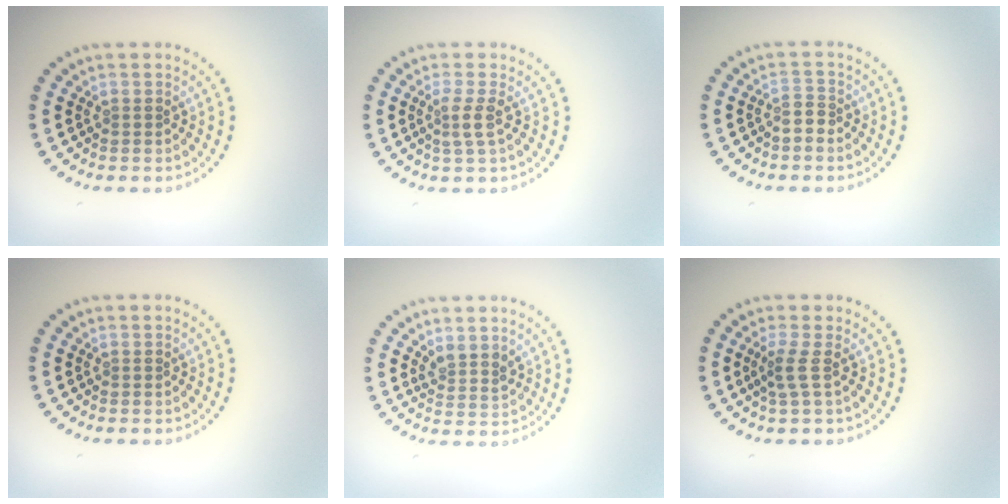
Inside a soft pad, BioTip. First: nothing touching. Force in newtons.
{"total": 1.8, "press": 1.3, "slide": 1.2}
{"total": 1.6, "press": 1.2, "slide": 1.0}
{"total": 0.0}
{"total": 1.9, "press": 1.6, "slide": 1.1}
{"total": 1.8, "press": 1.1, "slide": 1.4}